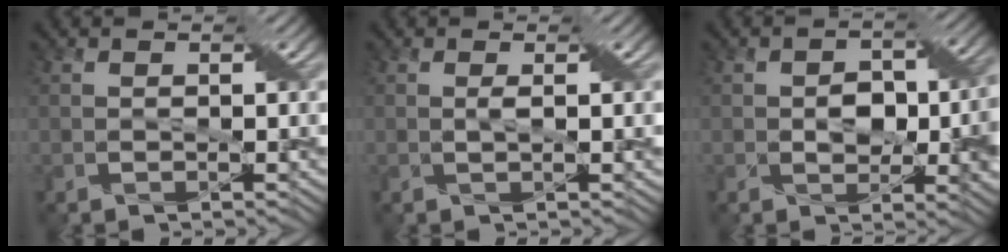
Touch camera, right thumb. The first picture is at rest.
{"total": 1.4, "force": [0.3, 0.1, 1.4], "torque": [-0.027, 0.004, 0.003]}
{"total": 7.5, "force": [-0.7, 4.6, 5.9], "torque": [-0.084, -0.010, -0.010]}